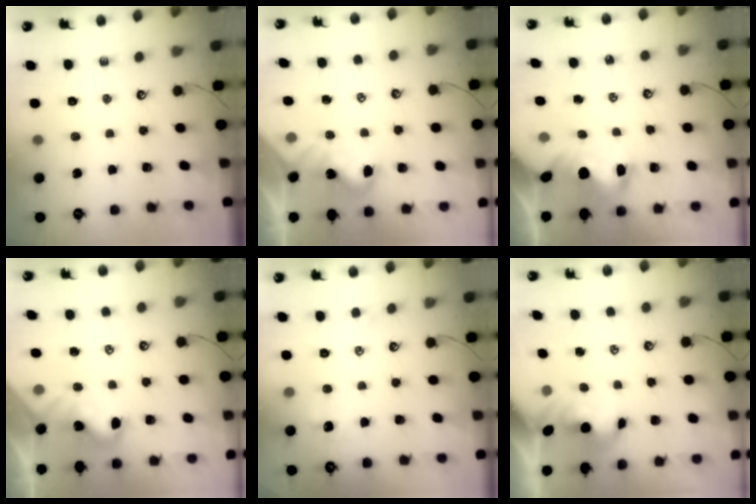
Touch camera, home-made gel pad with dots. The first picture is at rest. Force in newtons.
{"total": 1.9, "press": 1.9, "slide": 0.3}
{"total": 6.3, "press": 6.3, "slide": 0.4}
{"total": 2.1, "press": 2.1, "slide": 0.4}
{"total": 0.6, "press": 0.4, "slide": 0.5}
{"total": 1.5, "press": 1.5, "slide": 0.1}